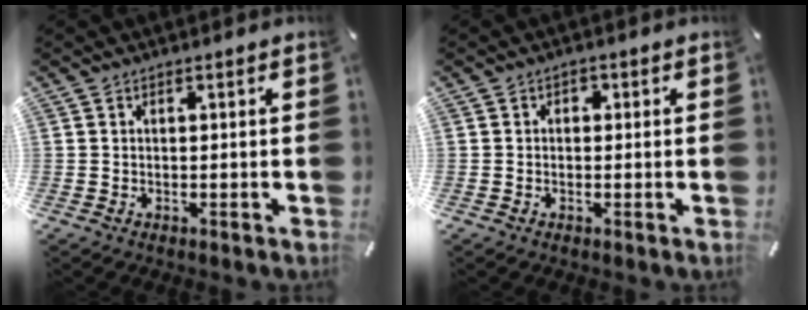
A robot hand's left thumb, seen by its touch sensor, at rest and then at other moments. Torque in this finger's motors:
{"motor_torque": [0.04, -0.13, 0.03, 0.01, 0.01]}